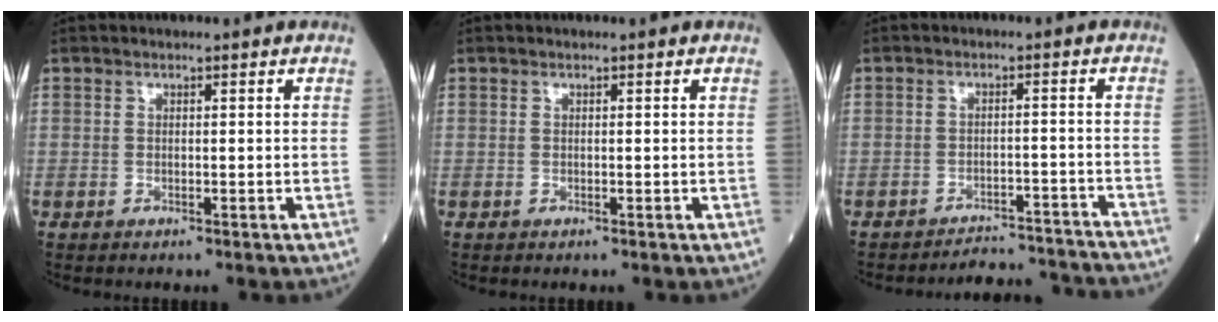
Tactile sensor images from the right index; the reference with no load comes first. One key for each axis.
{"total": 0.0}
{"total": 9.4, "fx": -9.4, "fy": 0.4, "fz": -0.1, "tx": 0.010, "ty": 0.015, "tz": -0.116}